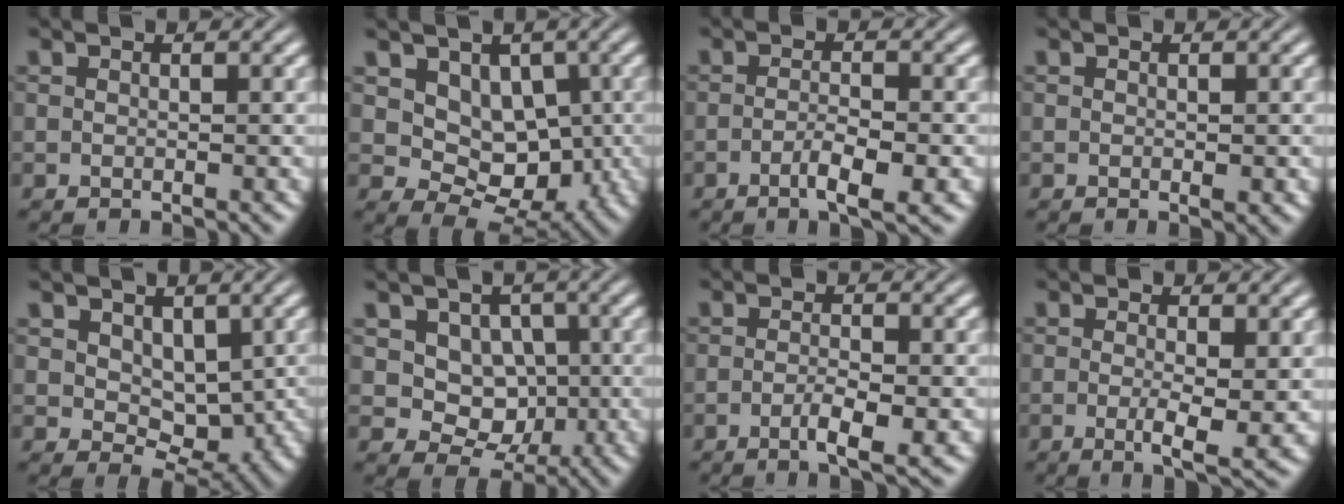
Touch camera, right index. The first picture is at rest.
{"total": 7.8, "force": [0.3, 5.9, 5.1], "torque": [-0.092, -0.035, 0.016]}
{"total": 3.2, "force": [-1.7, 0.0, 2.7], "torque": [-0.042, -0.005, -0.028]}
{"total": 0.6, "force": [-0.2, 0.4, 0.5], "torque": [-0.007, -0.003, -0.002]}
{"total": 3.7, "force": [0.2, 2.4, 2.8], "torque": [-0.030, -0.029, 0.028]}
{"total": 8.3, "force": [0.1, 7.5, 3.7], "torque": [-0.077, -0.031, 0.001]}
{"total": 2.8, "force": [-1.4, 0.0, 2.5], "torque": [-0.041, -0.005, -0.024]}
{"total": 3.6, "force": [-0.9, 0.4, 3.5], "torque": [-0.058, -0.019, -0.010]}